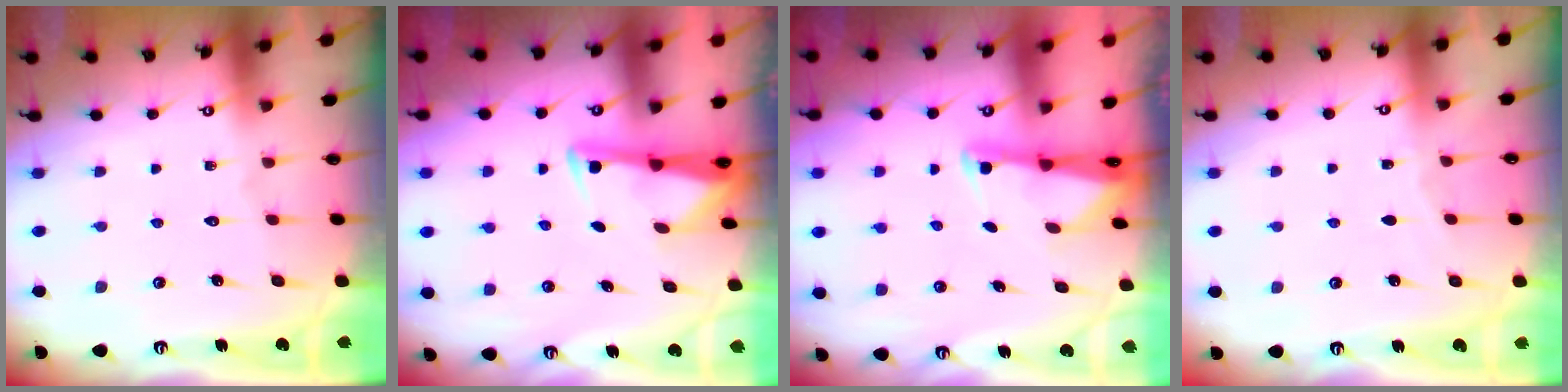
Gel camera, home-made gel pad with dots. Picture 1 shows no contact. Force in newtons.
{"total": 2.9, "press": 2.8, "slide": 0.5}
{"total": 1.8, "press": 1.8, "slide": 0.4}
{"total": 2.5, "press": 2.5, "slide": 0.4}